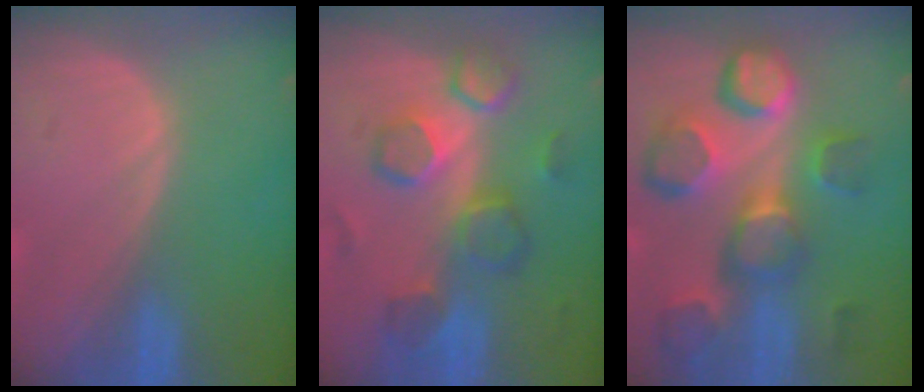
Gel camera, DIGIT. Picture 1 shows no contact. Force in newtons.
{"total": 9.3, "press": 8.7, "slide": 3.2}
{"total": 12.5, "press": 11.1, "slide": 5.7}